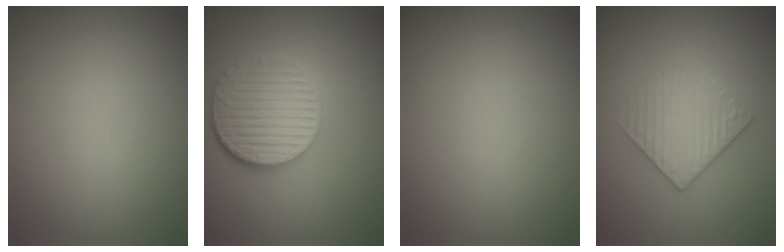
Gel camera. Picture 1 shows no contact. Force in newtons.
{"total": 5.9, "press": 4.3, "slide": 4.1}
{"total": 0.0}
{"total": 3.4, "press": 3.2, "slide": 1.3}